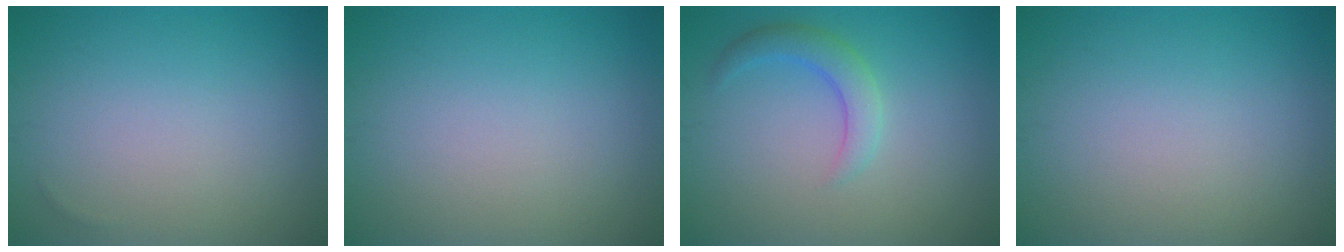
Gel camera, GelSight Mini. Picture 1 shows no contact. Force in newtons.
{"total": 0.0}
{"total": 2.6, "press": 2.6, "slide": 0.1}
{"total": 0.0}